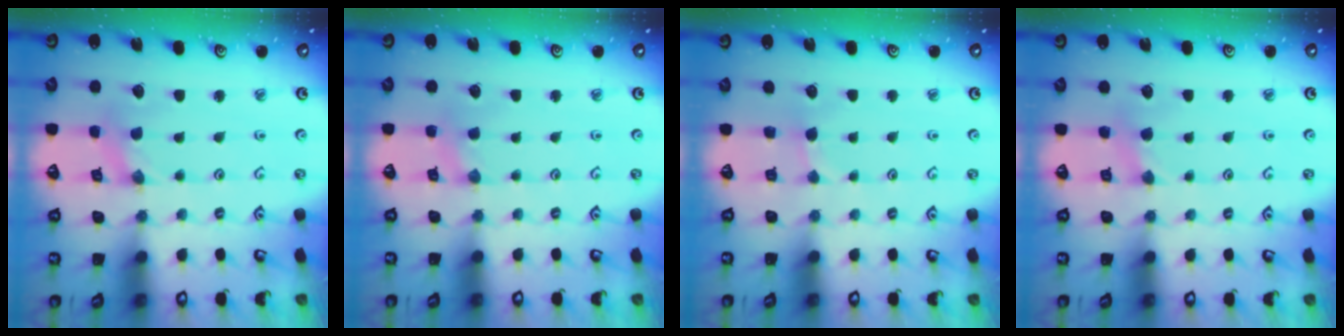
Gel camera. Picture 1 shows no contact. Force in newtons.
{"total": 1.9, "press": 1.8, "slide": 0.3}
{"total": 1.3, "press": 1.3, "slide": 0.2}
{"total": 2.5, "press": 2.5, "slide": 0.5}